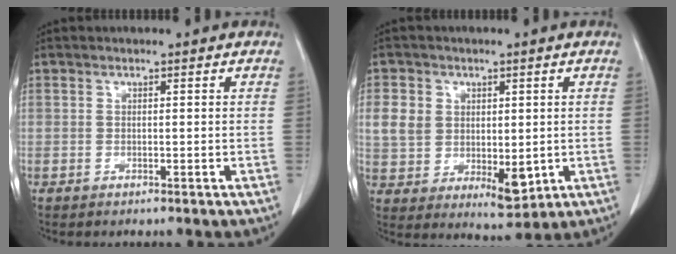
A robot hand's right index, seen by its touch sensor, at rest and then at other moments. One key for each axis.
{"total": 9.9, "fx": 0.6, "fy": 7.0, "fz": 6.9, "tx": -0.118, "ty": -0.002, "tz": 0.031}